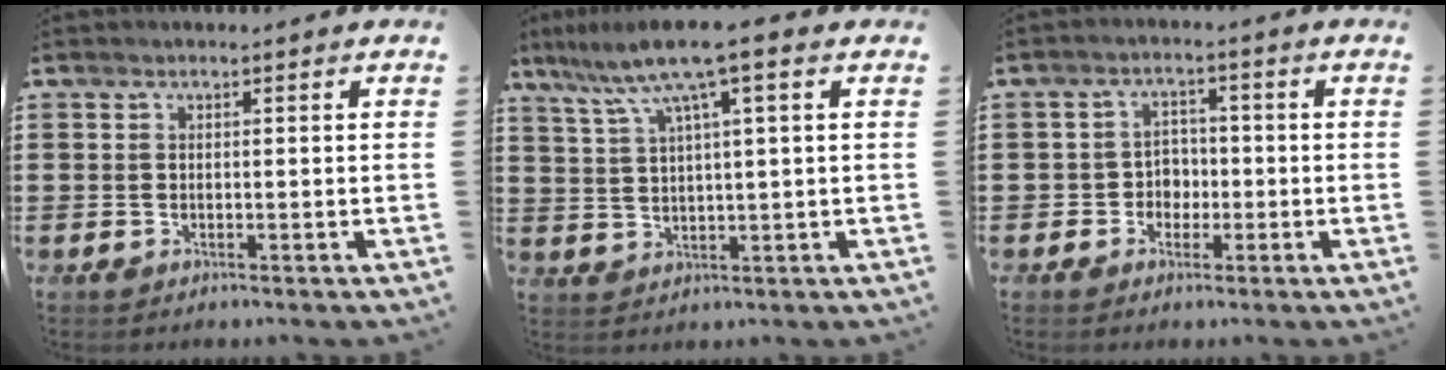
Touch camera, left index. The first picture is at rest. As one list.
[{"total": 8.1, "force": [4.2, 0.3, 6.9], "torque": [-0.153, -0.012, 0.066]}, {"total": 3.2, "force": [-1.1, 2.7, 1.2], "torque": [-0.032, 0.006, -0.028]}]